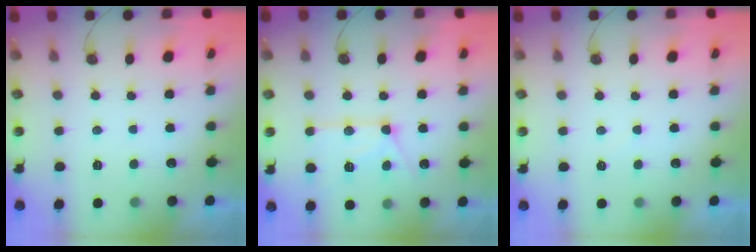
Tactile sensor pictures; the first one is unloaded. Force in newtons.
{"total": 14.9, "press": 14.8, "slide": 1.2}
{"total": 4.8, "press": 4.7, "slide": 0.5}